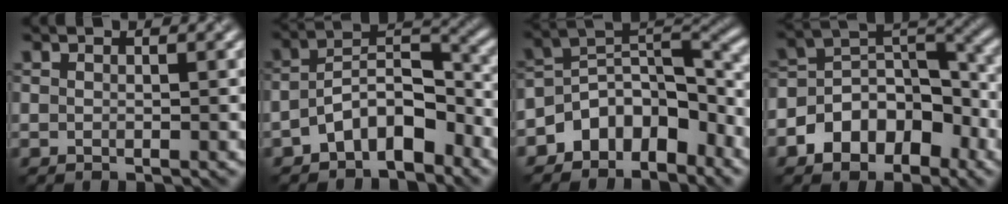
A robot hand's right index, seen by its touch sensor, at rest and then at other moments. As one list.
[{"total": 6.5, "force": [-3.8, 3.2, 4.1], "torque": [-0.055, 0.015, -0.079]}, {"total": 6.5, "force": [-4.0, 3.9, 3.4], "torque": [-0.033, 0.011, -0.083]}, {"total": 7.7, "force": [-3.8, 5.0, 4.4], "torque": [-0.061, 0.014, -0.077]}]